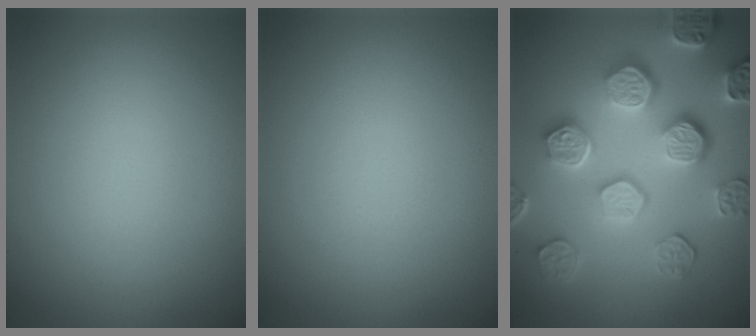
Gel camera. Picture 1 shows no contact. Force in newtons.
{"total": 0.0}
{"total": 7.3, "press": 5.8, "slide": 4.3}